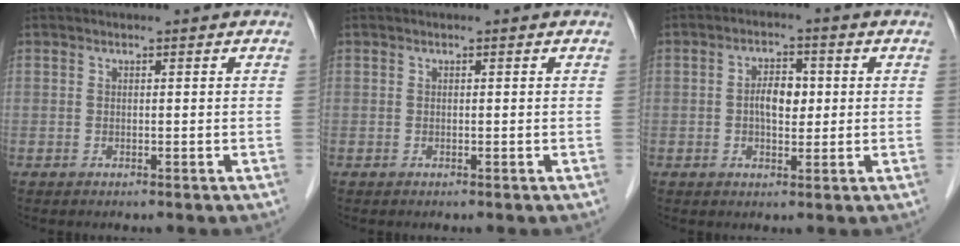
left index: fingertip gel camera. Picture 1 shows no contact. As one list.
[{"total": 0.0}, {"total": 4.4, "force": [0.2, 2.3, 3.7], "torque": [-0.068, 0.009, 0.002]}]